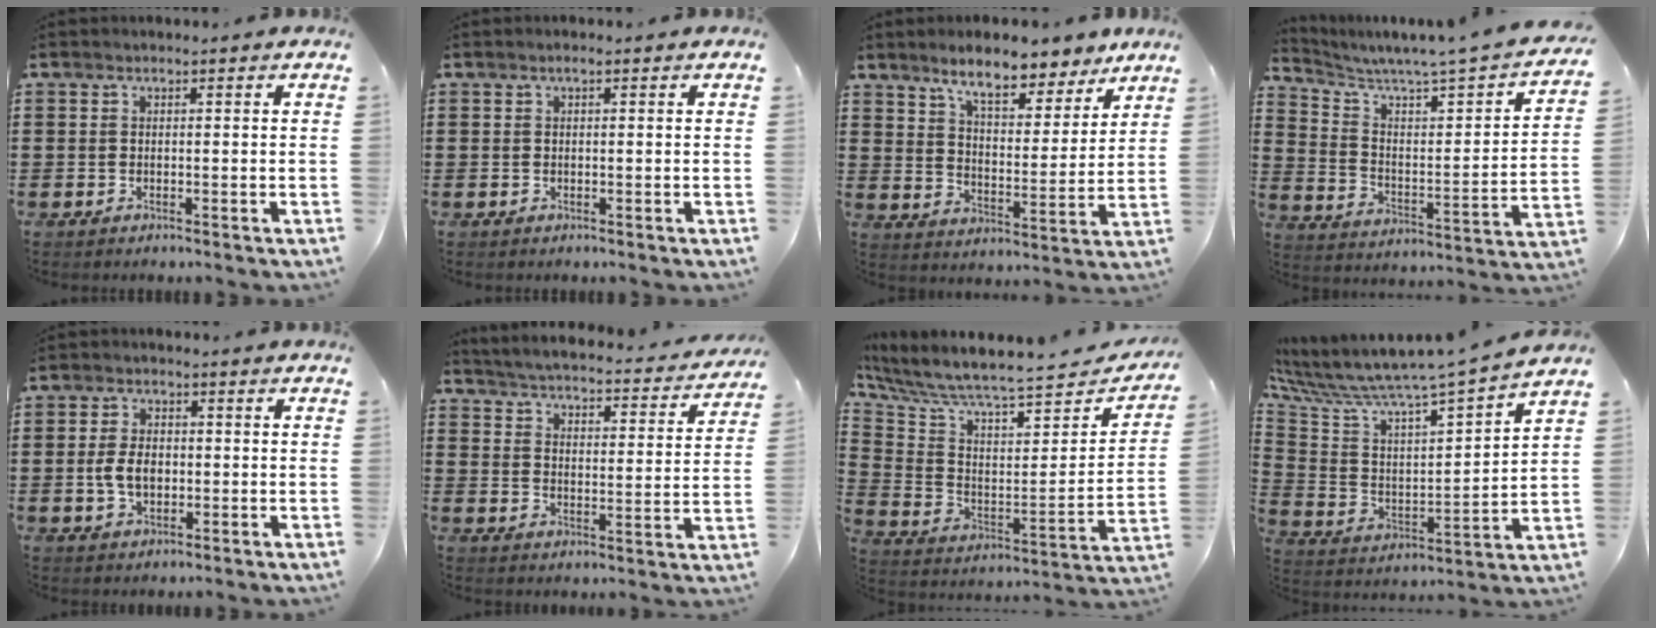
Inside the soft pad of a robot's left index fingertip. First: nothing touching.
{"total": 0.6, "force": [-0.1, 0.1, 0.6], "torque": [-0.011, -0.002, -0.001]}
{"total": 8.3, "force": [7.2, 1.9, 3.8], "torque": [-0.083, -0.026, 0.127]}
{"total": 3.5, "force": [2.7, -0.4, 2.2], "torque": [-0.060, -0.039, 0.033]}
{"total": 4.8, "force": [-0.6, 3.0, 3.7], "torque": [-0.086, 0.002, -0.016]}
{"total": 3.6, "force": [3.5, -0.5, 0.6], "torque": [-0.034, -0.036, 0.052]}
{"total": 6.4, "force": [5.6, 0.6, 3.0], "torque": [-0.091, -0.058, 0.088]}
{"total": 6.4, "force": [5.9, -0.3, 2.4], "torque": [-0.080, -0.070, 0.087]}